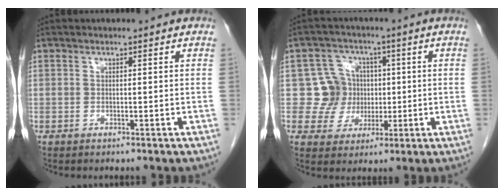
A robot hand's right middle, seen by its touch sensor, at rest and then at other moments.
{"total": 6.4, "force": [0.3, 6.4, 0.4], "torque": [-0.001, 0.022, 0.007]}